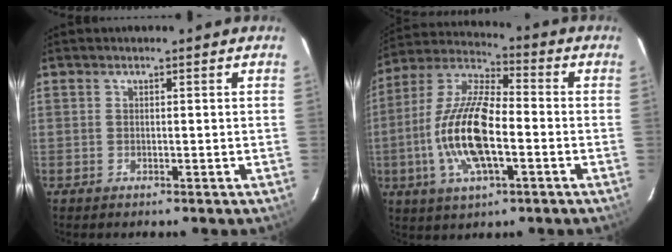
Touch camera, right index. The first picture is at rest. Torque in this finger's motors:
{"motor_torque": [2.14, 0.00, 1.05, 0.21]}